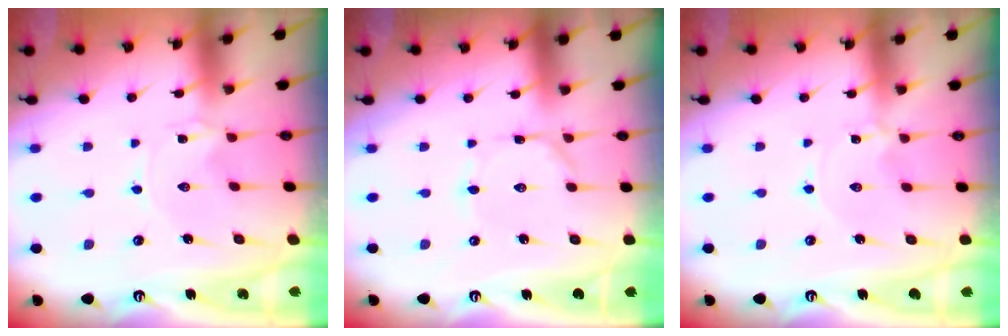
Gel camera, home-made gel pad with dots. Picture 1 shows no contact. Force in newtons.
{"total": 0.9, "press": 0.9, "slide": 0.0}
{"total": 0.0}